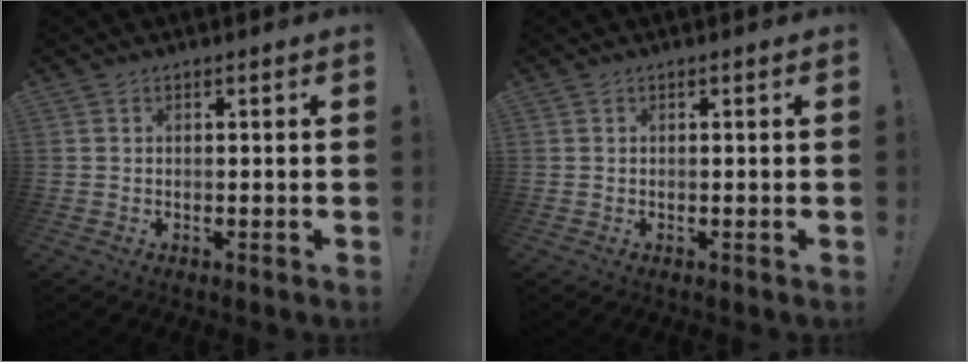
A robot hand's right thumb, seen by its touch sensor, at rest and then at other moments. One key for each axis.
{"total": 0.0}